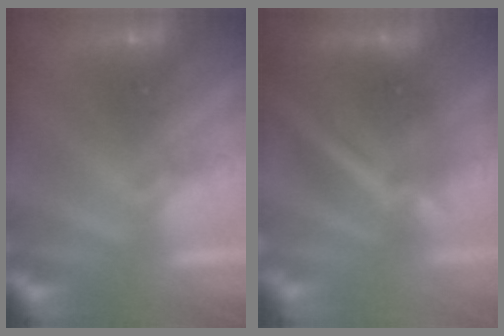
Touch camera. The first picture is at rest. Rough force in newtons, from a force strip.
{"total": 9.3}